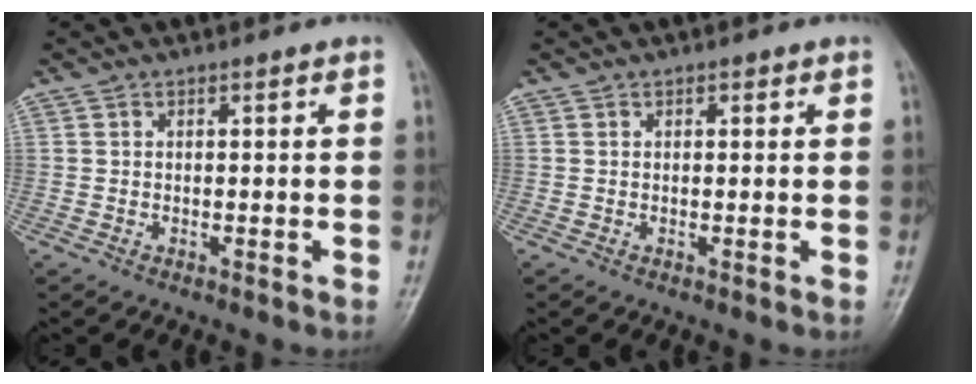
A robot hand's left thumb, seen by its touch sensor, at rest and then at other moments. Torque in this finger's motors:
{"motor_torque": [0.02, 0.71, -0.36, -0.12, -0.03]}